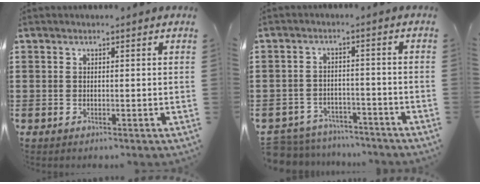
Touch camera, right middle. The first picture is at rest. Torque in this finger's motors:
{"motor_torque": [0.06, 0.04, 0.05, -0.01]}